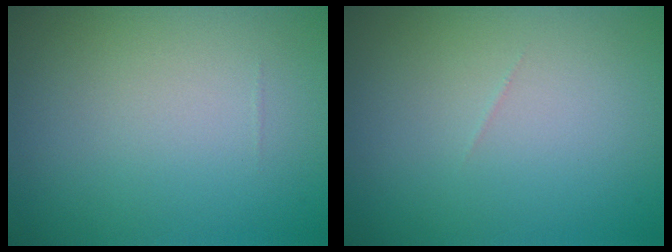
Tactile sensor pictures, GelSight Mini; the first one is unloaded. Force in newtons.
{"total": 0.0}